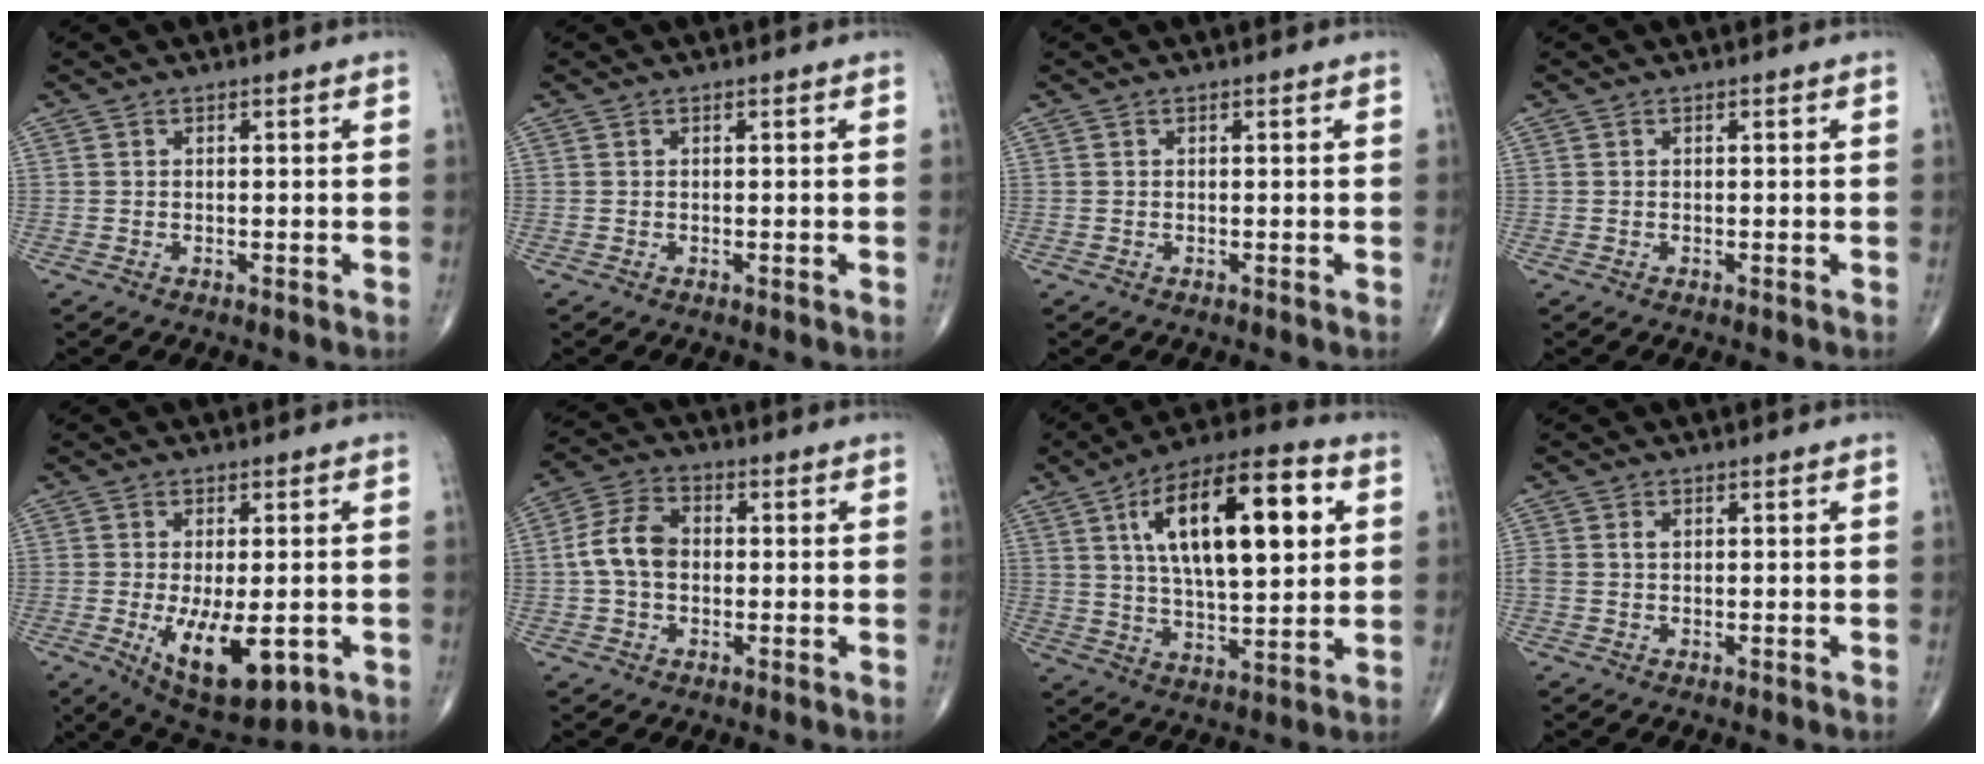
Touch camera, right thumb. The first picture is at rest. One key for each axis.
{"total": 0.0}
{"total": 0.0}
{"total": 0.0}
{"total": 12.7, "fx": -3.6, "fy": 5.4, "fz": 10.9, "tx": -0.170, "ty": -0.017, "tz": -0.039}
{"total": 7.9, "fx": -0.3, "fy": 5.5, "fz": 5.7, "tx": -0.107, "ty": 0.024, "tz": -0.014}
{"total": 21.6, "fx": 6.0, "fy": 8.5, "fz": 18.9, "tx": -0.289, "ty": -0.002, "tz": 0.092}
{"total": 1.4, "fx": 0.2, "fy": 1.0, "fz": 1.0, "tx": -0.024, "ty": 0.007, "tz": 0.008}